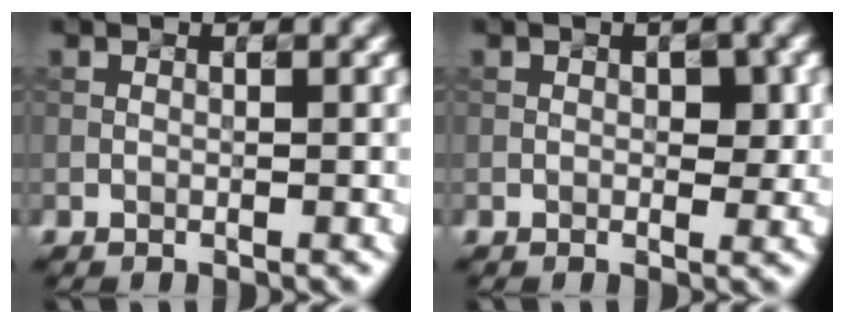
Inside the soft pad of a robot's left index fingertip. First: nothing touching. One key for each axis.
{"total": 1.6, "fx": 0.1, "fy": 0.8, "fz": 1.4, "tx": -0.015, "ty": -0.001, "tz": 0.008}